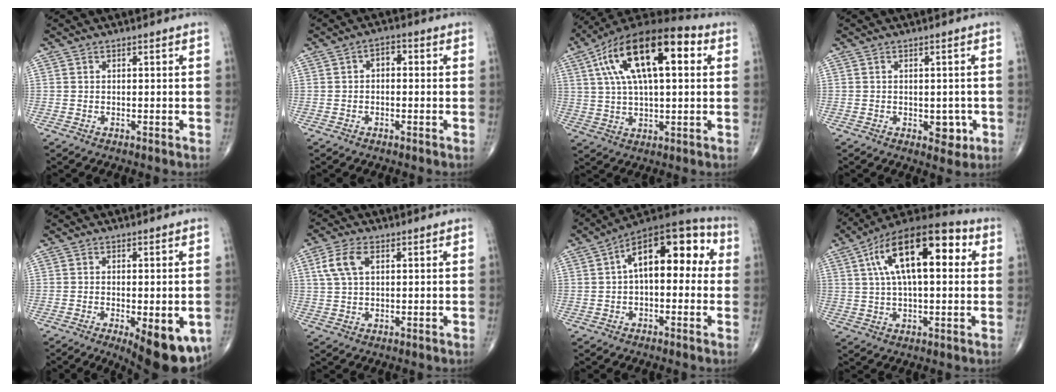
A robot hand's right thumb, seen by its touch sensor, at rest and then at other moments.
{"total": 2.9, "force": [0.1, 1.8, 2.2], "torque": [-0.020, 0.012, -0.009]}
{"total": 21.6, "force": [6.6, 9.2, 18.3], "torque": [-0.319, 0.022, 0.104]}
{"total": 3.6, "force": [-1.0, 2.4, 2.6], "torque": [-0.005, 0.001, -0.009]}
{"total": 12.8, "force": [-5.0, 4.9, 10.8], "torque": [-0.113, -0.008, -0.057]}
{"total": 5.7, "force": [1.9, 3.0, 4.4], "torque": [-0.101, 0.009, 0.039]}
{"total": 16.5, "force": [2.4, 8.5, 13.9], "torque": [-0.175, 0.046, 0.026]}
{"total": 20.0, "force": [5.4, 8.8, 17.1], "torque": [-0.271, 0.028, 0.079]}